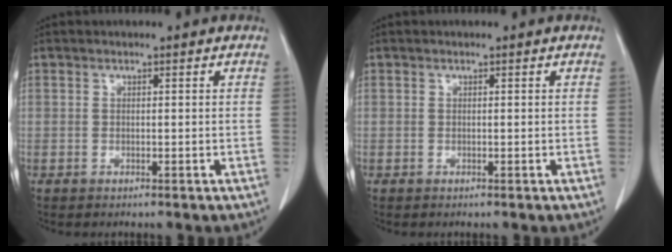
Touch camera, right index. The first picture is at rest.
{"total": 0.0}